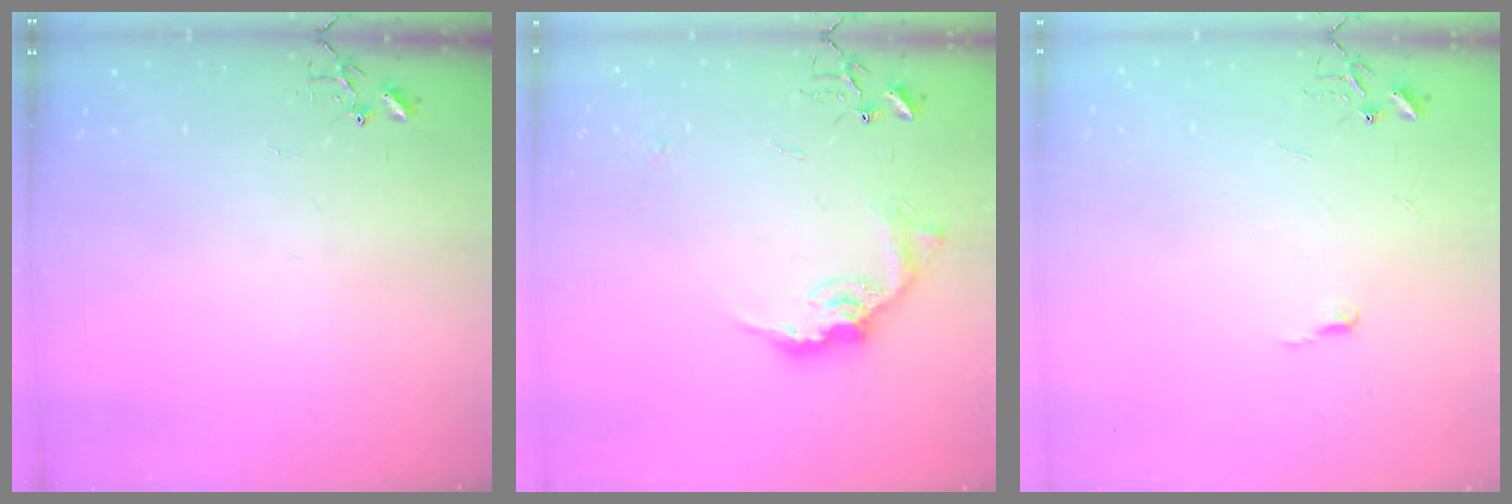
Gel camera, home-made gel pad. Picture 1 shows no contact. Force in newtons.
{"total": 13.4, "press": 13.3, "slide": 0.8}
{"total": 3.7, "press": 3.7, "slide": 0.3}